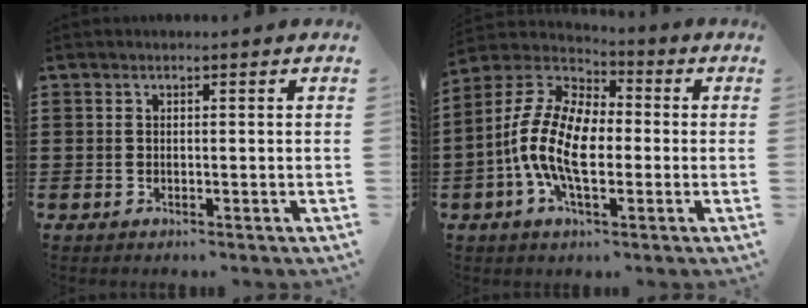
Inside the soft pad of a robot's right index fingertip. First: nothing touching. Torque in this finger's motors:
{"motor_torque": [2.14, 0.00, 1.05, 0.21]}